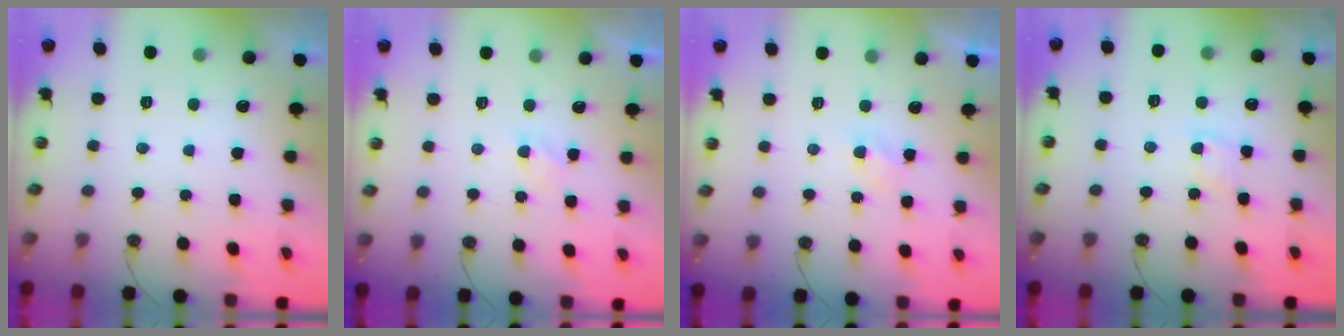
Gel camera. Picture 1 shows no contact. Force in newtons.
{"total": 1.5, "press": 1.4, "slide": 0.4}
{"total": 2.8, "press": 2.7, "slide": 0.6}
{"total": 5.4, "press": 5.3, "slide": 0.6}